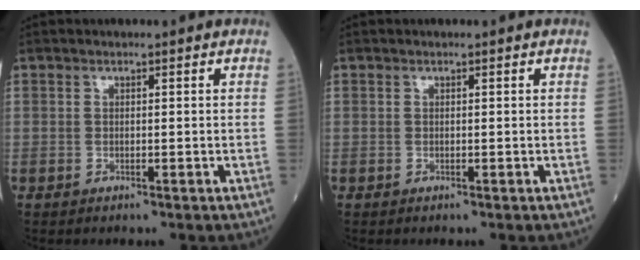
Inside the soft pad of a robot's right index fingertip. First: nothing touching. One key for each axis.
{"total": 0.0}